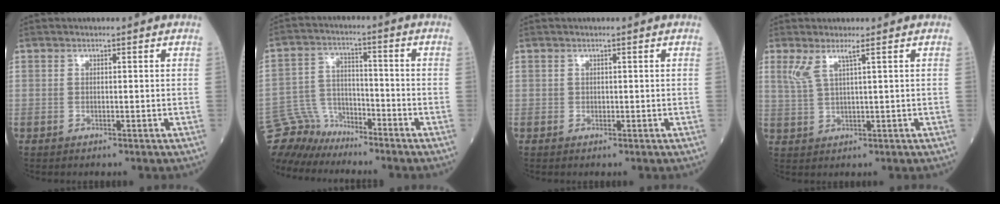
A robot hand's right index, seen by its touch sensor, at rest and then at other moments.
{"total": 8.0, "force": [-7.7, 2.2, -0.4], "torque": [-0.005, 0.011, -0.151]}
{"total": 0.7, "force": [0.1, 0.6, 0.4], "torque": [-0.004, 0.000, 0.002]}
{"total": 3.4, "force": [2.0, -0.1, 2.7], "torque": [-0.068, 0.003, 0.047]}